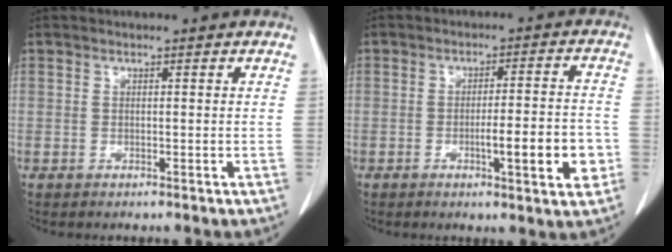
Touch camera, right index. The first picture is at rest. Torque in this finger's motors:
{"motor_torque": [0.70, -0.17, 0.35, 0.04]}